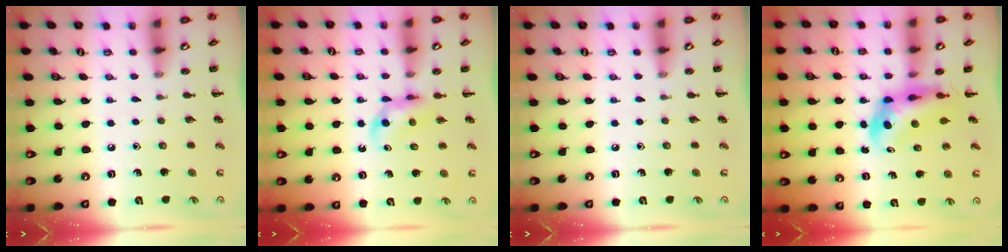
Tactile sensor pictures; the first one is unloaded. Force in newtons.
{"total": 3.5, "press": 3.2, "slide": 1.4}
{"total": 0.0}
{"total": 4.5, "press": 4.3, "slide": 1.2}